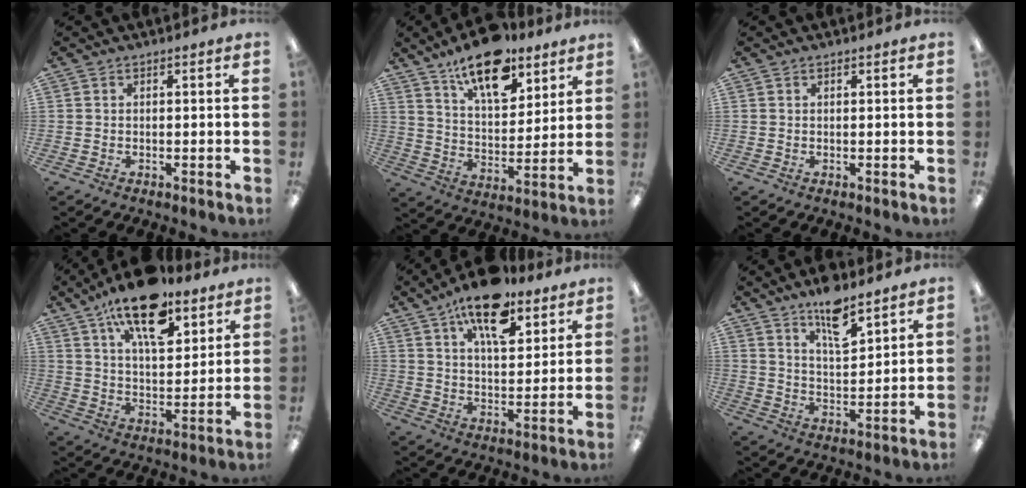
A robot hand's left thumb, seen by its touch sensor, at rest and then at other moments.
{"total": 16.2, "force": [11.8, 7.0, 8.7], "torque": [-0.136, -0.063, 0.204]}
{"total": 0.0}
{"total": 18.0, "force": [12.0, 7.7, 11.0], "torque": [-0.176, -0.058, 0.202]}
{"total": 15.1, "force": [10.2, 6.5, 9.0], "torque": [-0.143, -0.046, 0.174]}
{"total": 10.6, "force": [7.9, 3.7, 6.0], "torque": [-0.090, -0.047, 0.136]}